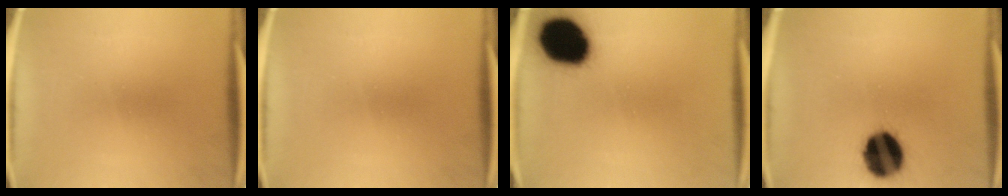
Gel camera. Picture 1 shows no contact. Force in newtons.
{"total": 0.0}
{"total": 17.5}
{"total": 14.7}